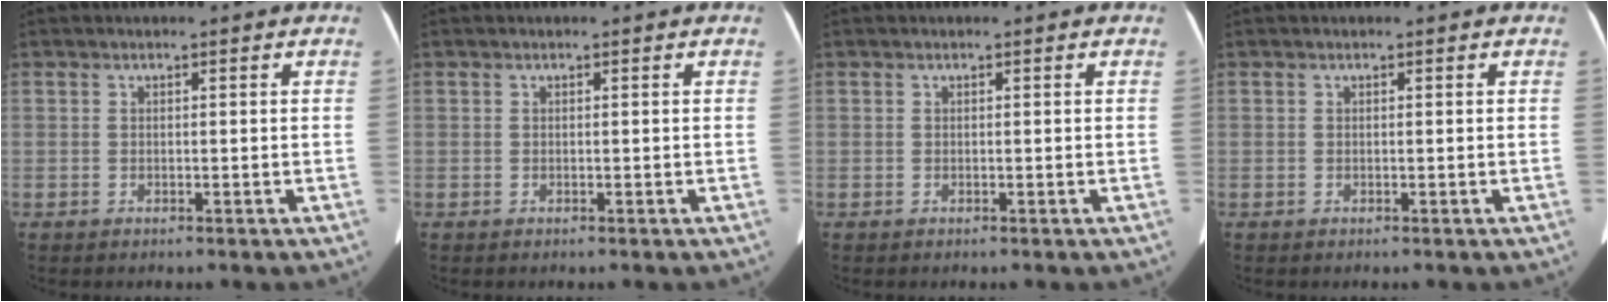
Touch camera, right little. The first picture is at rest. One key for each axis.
{"total": 0.0}
{"total": 0.0}
{"total": 0.0}